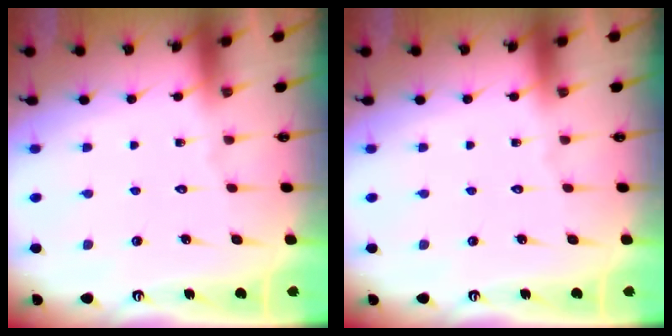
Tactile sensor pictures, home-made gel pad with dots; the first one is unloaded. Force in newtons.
{"total": 0.0}